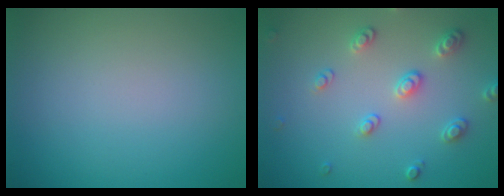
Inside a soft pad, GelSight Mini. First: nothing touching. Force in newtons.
{"total": 2.6, "press": 2.6, "slide": 0.2}